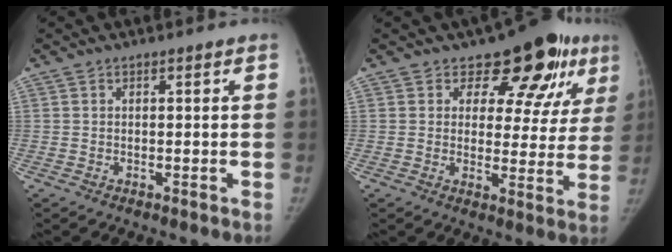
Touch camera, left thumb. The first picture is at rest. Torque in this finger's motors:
{"motor_torque": [0.11, 0.26, -0.13, 0.08, 0.05]}